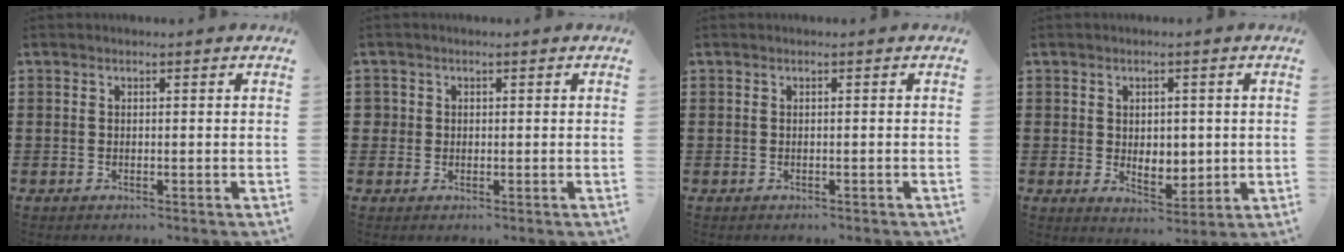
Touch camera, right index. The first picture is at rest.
{"total": 1.3, "force": [0.3, 1.3, 0.1], "torque": [-0.007, 0.007, 0.004]}
{"total": 0.0}
{"total": 3.7, "force": [0.7, 2.8, 2.2], "torque": [-0.035, 0.005, 0.009]}